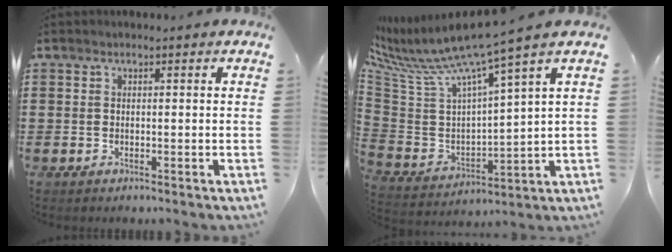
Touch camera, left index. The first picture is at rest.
{"total": 8.7, "force": [6.9, -0.4, 5.1], "torque": [-0.130, -0.058, 0.107]}